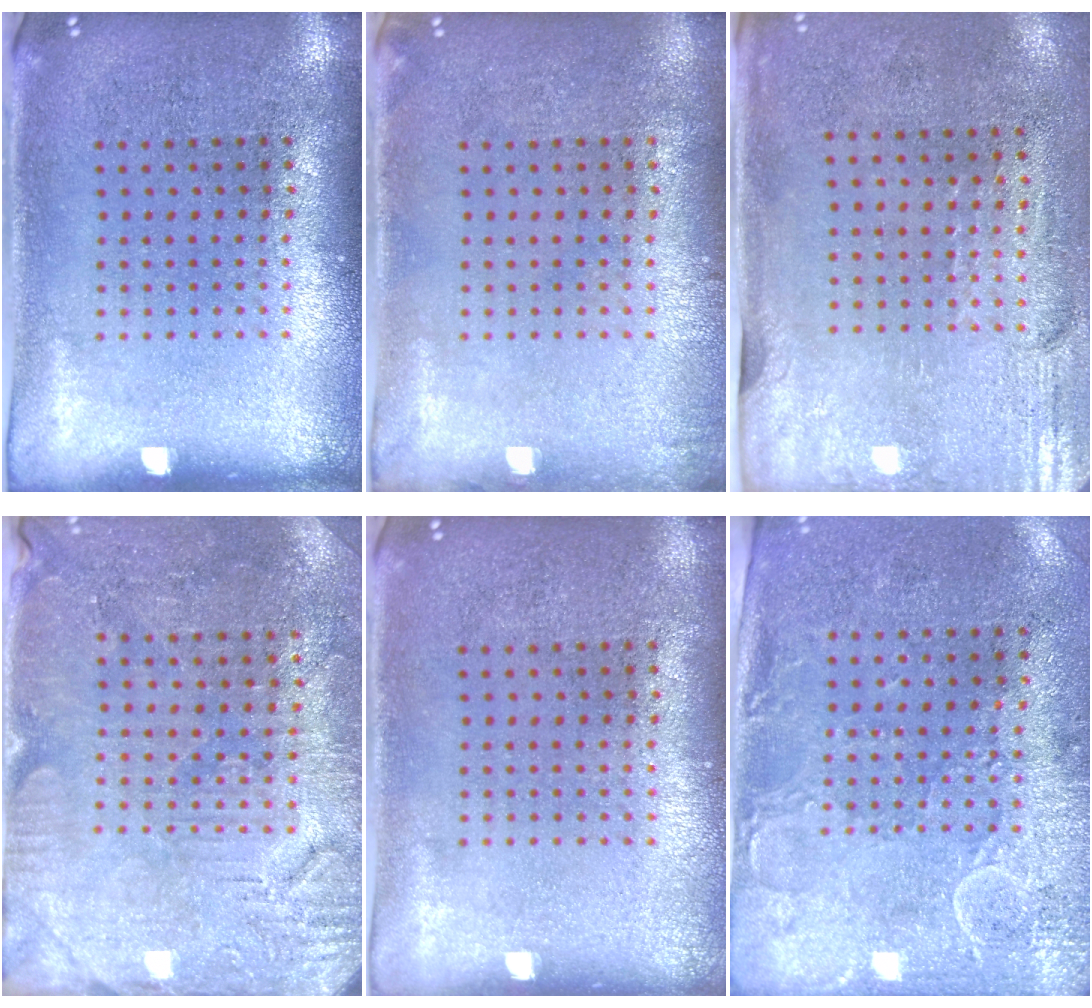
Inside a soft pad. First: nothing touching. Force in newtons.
{"total": 0.6, "press": 0.6, "slide": 0.1}
{"total": 2.9, "press": 2.5, "slide": 1.5}
{"total": 3.0, "press": 2.9, "slide": 0.6}
{"total": 0.0}
{"total": 3.0, "press": 2.4, "slide": 1.8}